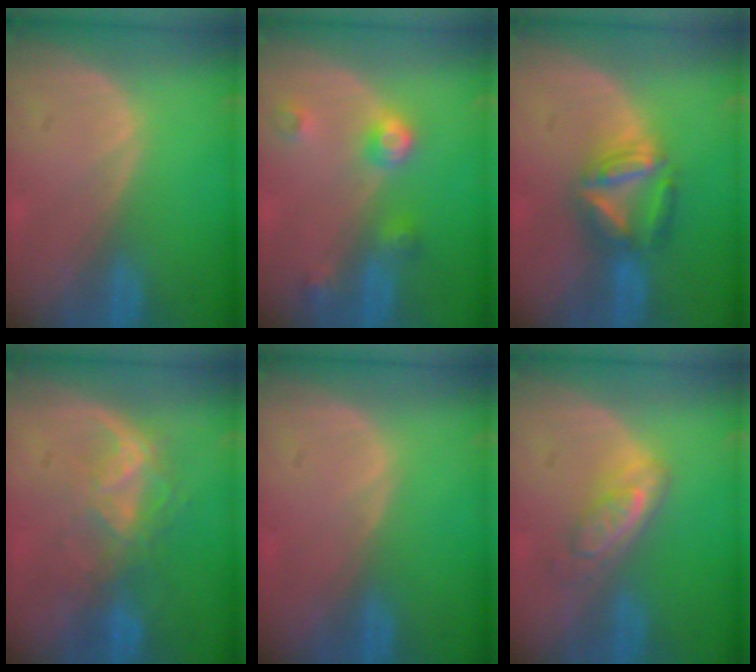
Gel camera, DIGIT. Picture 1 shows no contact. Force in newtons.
{"total": 4.6, "press": 4.1, "slide": 2.0}
{"total": 6.6, "press": 6.3, "slide": 2.2}
{"total": 6.4, "press": 5.9, "slide": 2.6}
{"total": 0.5, "press": 0.0, "slide": 0.5}
{"total": 5.0, "press": 4.6, "slide": 2.0}